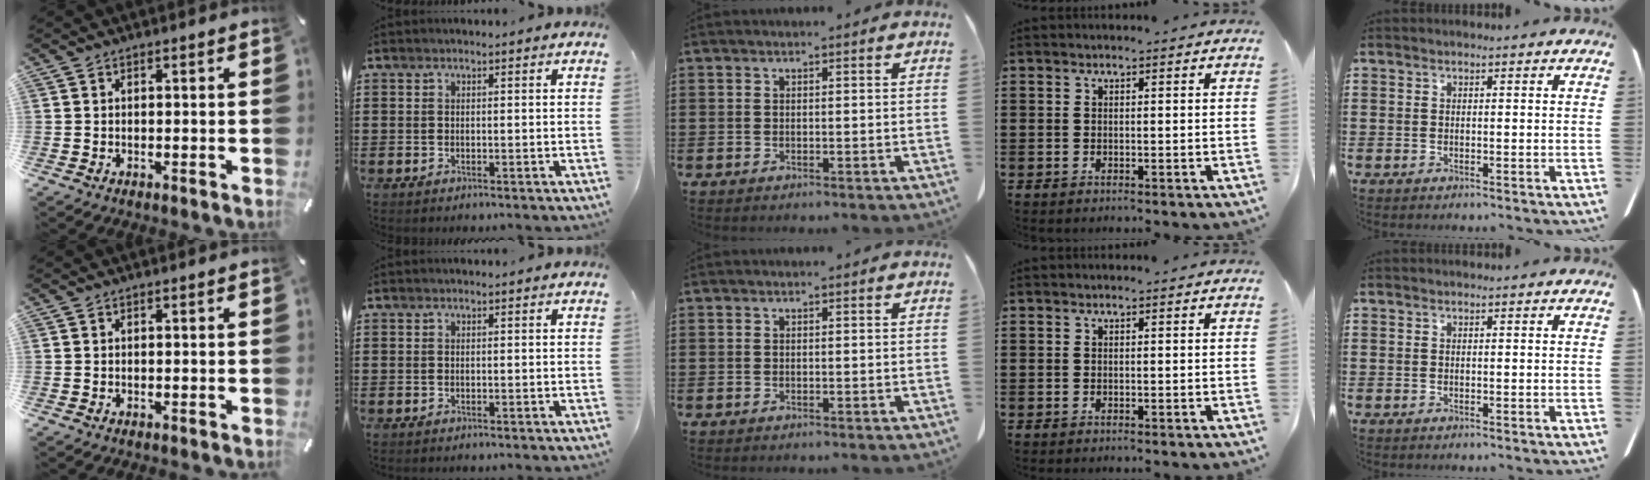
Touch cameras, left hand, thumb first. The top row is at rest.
{}